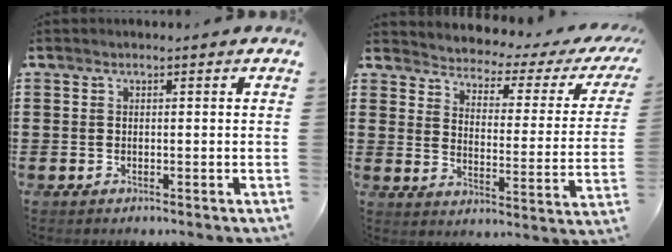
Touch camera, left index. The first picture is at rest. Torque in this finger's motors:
{"motor_torque": [2.03, -0.11, 0.36, 0.03]}